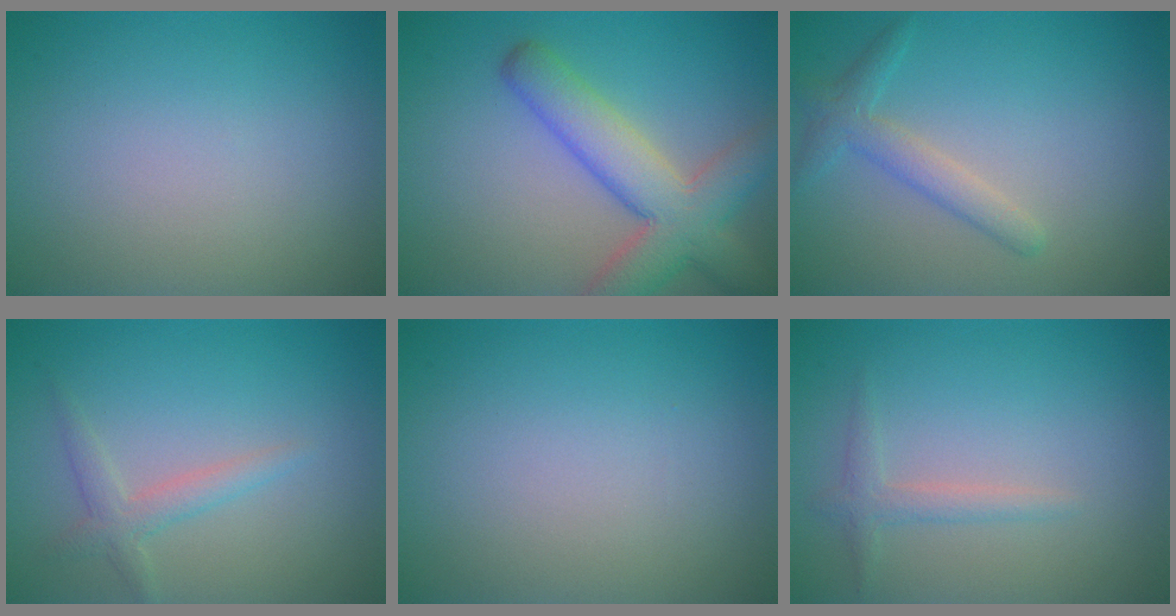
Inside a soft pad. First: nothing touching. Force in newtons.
{"total": 7.1, "press": 7.0, "slide": 0.4}
{"total": 2.4, "press": 2.4, "slide": 0.2}
{"total": 1.9, "press": 1.9, "slide": 0.1}
{"total": 0.0}
{"total": 1.5, "press": 1.5, "slide": 0.0}